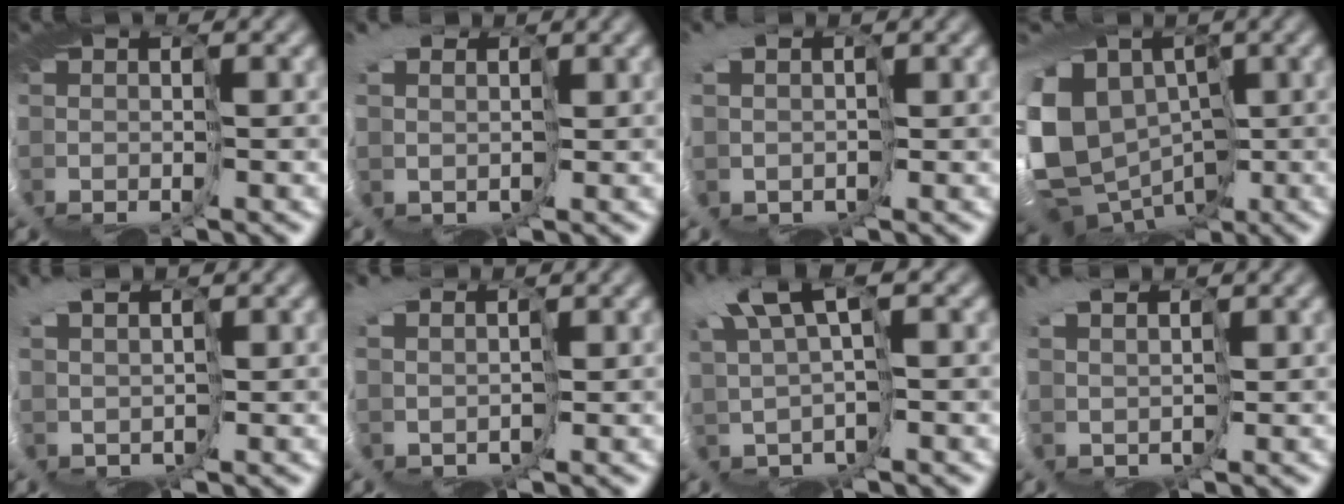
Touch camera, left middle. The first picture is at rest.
{"total": 5.0, "force": [1.6, 4.2, 2.3], "torque": [-0.044, -0.016, 0.018]}
{"total": 4.5, "force": [0.6, 3.6, 2.6], "torque": [-0.052, -0.019, 0.007]}
{"total": 14.1, "force": [-0.6, 11.2, 8.5], "torque": [-0.195, 0.007, -0.021]}
{"total": 3.3, "force": [2.2, 1.8, 1.6], "torque": [-0.045, 0.001, 0.023]}
{"total": 4.3, "force": [1.8, 3.3, 2.2], "torque": [-0.051, -0.017, 0.021]}
{"total": 5.7, "force": [3.2, 1.5, 4.4], "torque": [-0.113, 0.005, 0.048]}
{"total": 3.4, "force": [2.5, 1.9, 1.4], "torque": [-0.039, 0.004, 0.029]}